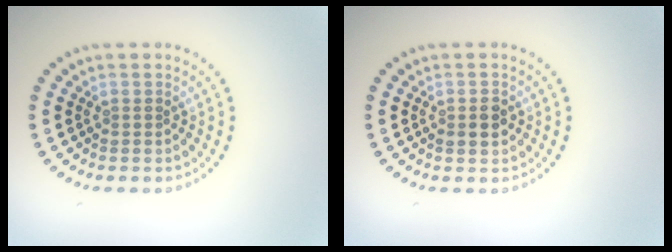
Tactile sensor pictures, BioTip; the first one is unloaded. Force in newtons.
{"total": 2.0, "press": 2.0, "slide": 0.2}